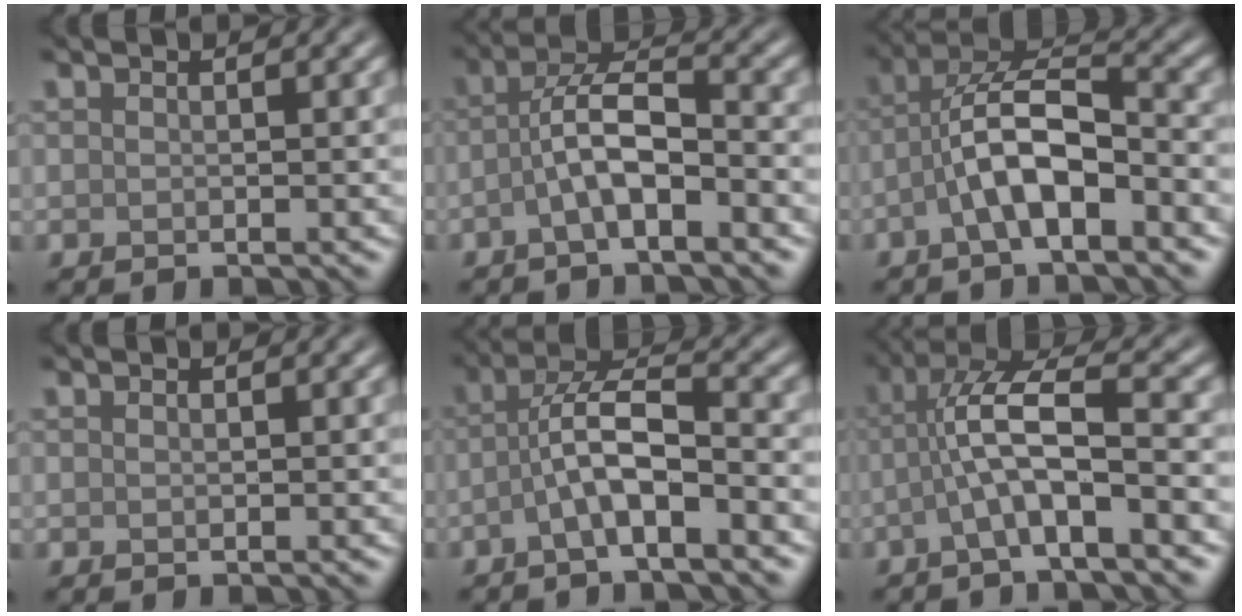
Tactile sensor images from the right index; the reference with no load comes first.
{"total": 4.5, "force": [-1.5, 1.2, 4.1], "torque": [-0.077, 0.014, -0.036]}
{"total": 6.1, "force": [-2.3, 2.0, 5.3], "torque": [-0.101, 0.018, -0.045]}
{"total": 0.0}
{"total": 5.0, "force": [-1.8, 1.1, 4.5], "torque": [-0.085, 0.016, -0.040]}
{"total": 6.2, "force": [-1.5, 1.2, 5.9], "torque": [-0.110, 0.021, -0.035]}